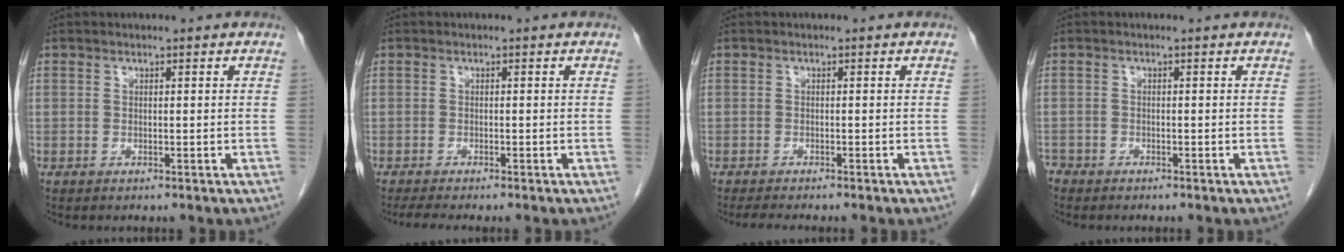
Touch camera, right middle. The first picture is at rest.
{"total": 2.9, "force": [-2.4, 0.1, 1.7], "torque": [-0.030, -0.007, -0.039]}
{"total": 4.1, "force": [-3.5, 0.3, 2.1], "torque": [-0.028, -0.008, -0.049]}
{"total": 1.5, "force": [-1.4, 0.6, 0.1], "torque": [0.004, 0.001, -0.027]}